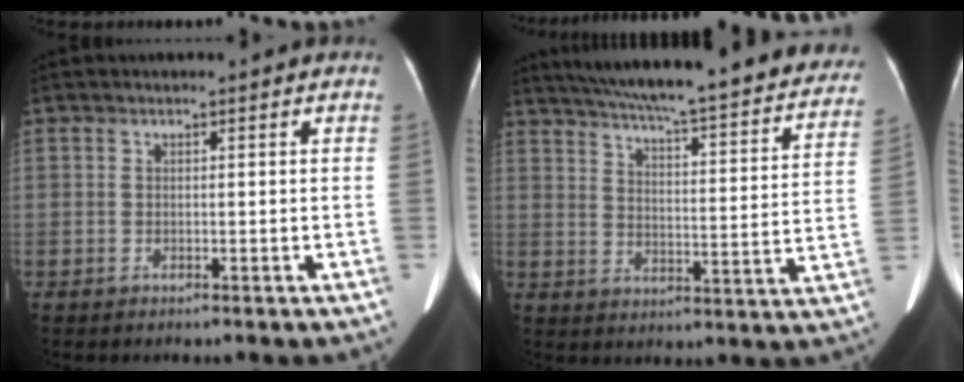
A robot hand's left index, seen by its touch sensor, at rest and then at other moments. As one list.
[{"total": 32.7, "force": [28.8, 4.3, 14.9], "torque": [-0.234, -0.066, 0.351]}]